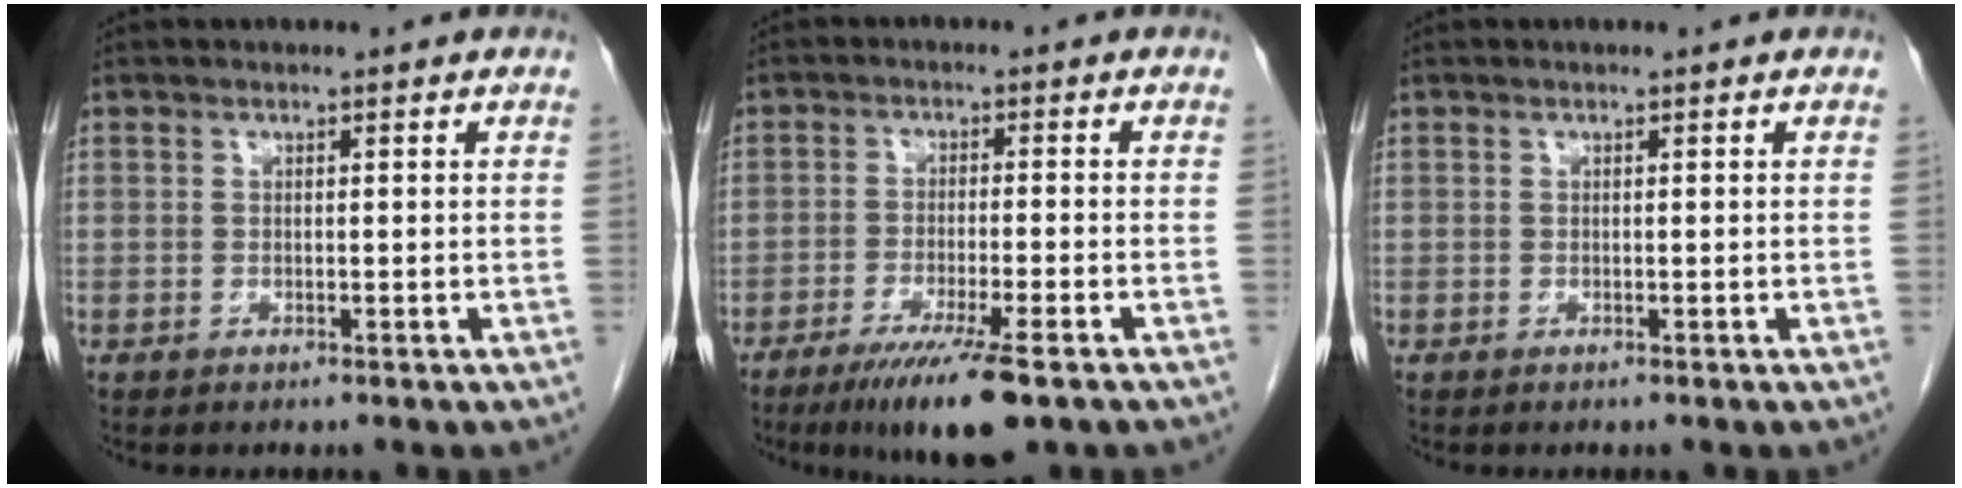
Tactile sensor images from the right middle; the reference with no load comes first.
{"total": 9.5, "force": [-6.2, 0.4, 7.3], "torque": [-0.123, -0.026, -0.096]}
{"total": 0.0}